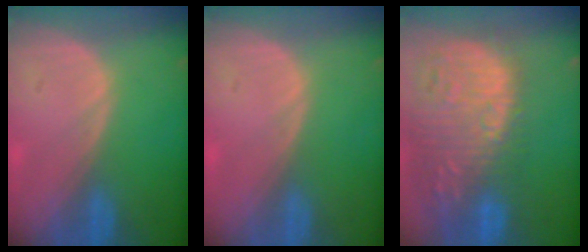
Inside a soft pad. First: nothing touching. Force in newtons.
{"total": 0.0}
{"total": 16.0, "press": 13.2, "slide": 9.1}